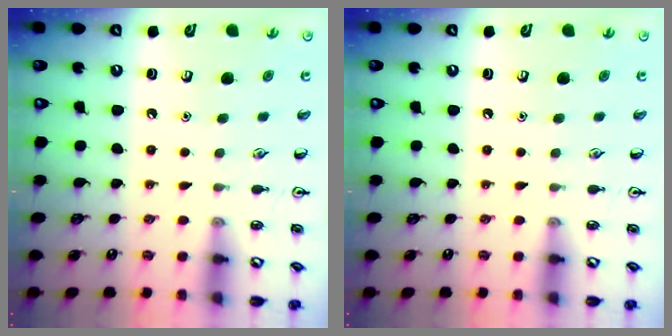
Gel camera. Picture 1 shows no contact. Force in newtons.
{"total": 0.0}